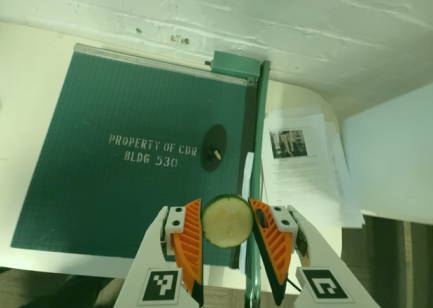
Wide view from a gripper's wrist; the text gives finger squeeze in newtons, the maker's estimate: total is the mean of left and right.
{"total": 9.3, "left": 9.3, "right": 9.4}